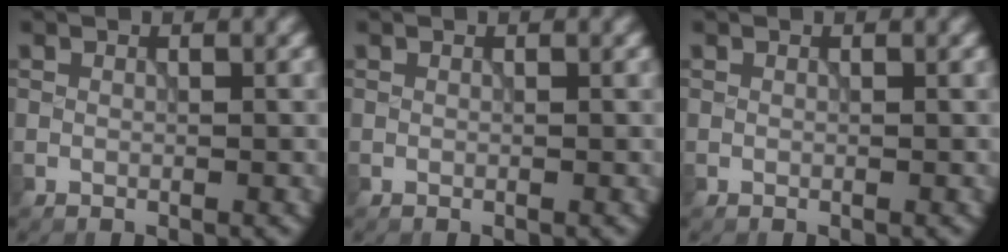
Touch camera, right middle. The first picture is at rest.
{"total": 0.0}
{"total": 0.0}